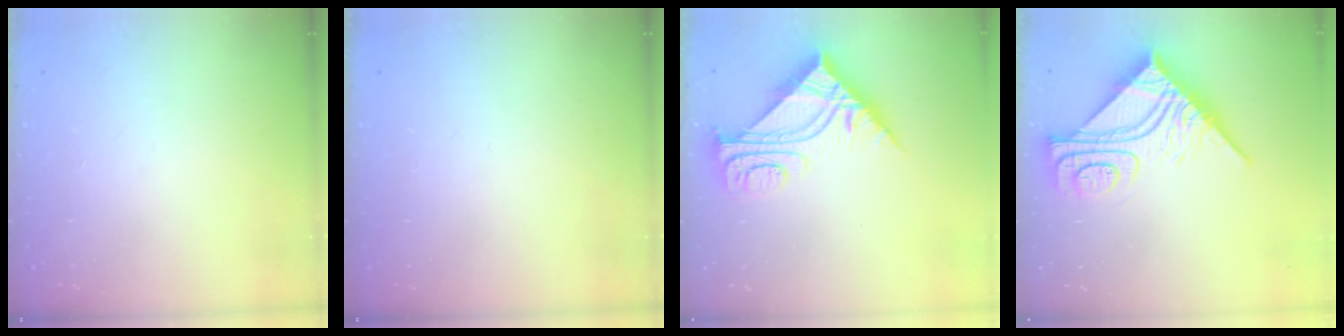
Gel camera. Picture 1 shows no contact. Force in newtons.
{"total": 0.0}
{"total": 7.9, "press": 7.9, "slide": 0.8}
{"total": 14.7, "press": 14.7, "slide": 1.2}